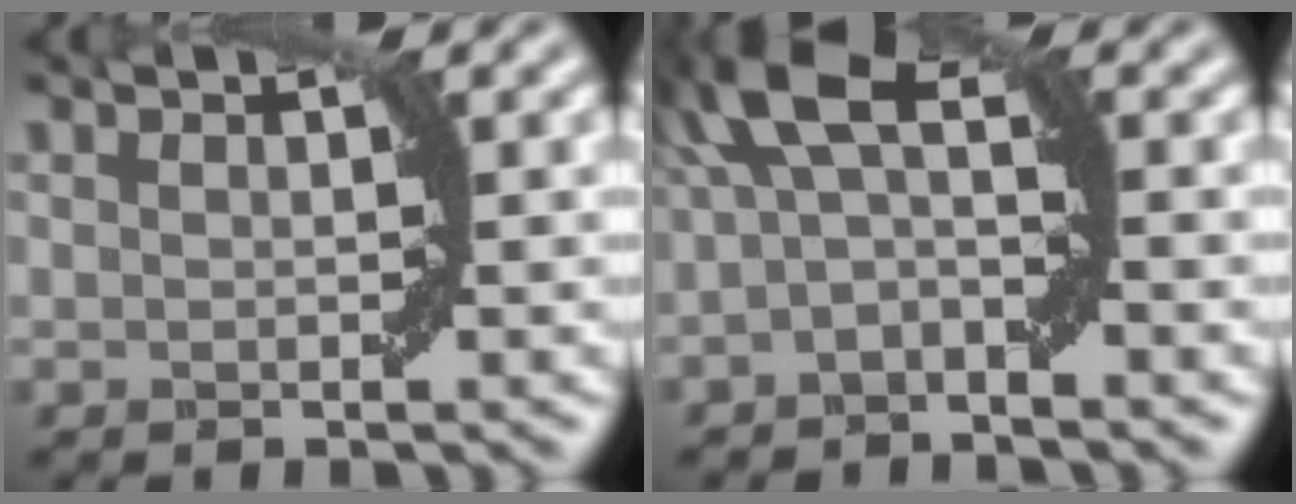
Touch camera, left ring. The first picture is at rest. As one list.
[{"total": 2.4, "force": [-0.4, 0.7, 2.3], "torque": [-0.058, 0.004, 0.000]}]